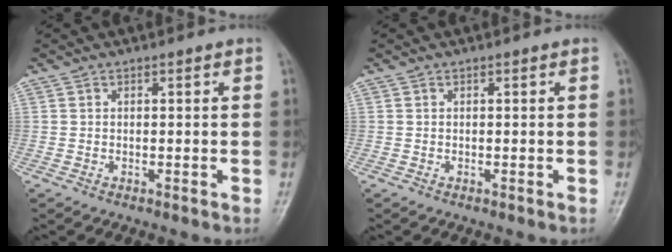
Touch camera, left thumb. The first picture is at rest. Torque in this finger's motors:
{"motor_torque": [0.00, 0.00, -0.05, -0.05, 0.00]}